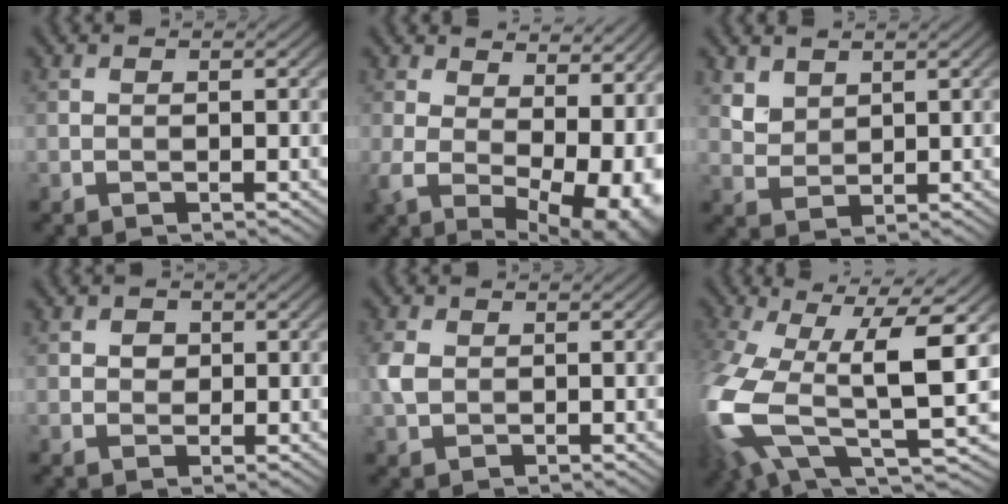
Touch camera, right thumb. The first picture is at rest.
{"total": 15.5, "force": [1.9, 8.8, 12.7], "torque": [-0.187, -0.023, 0.079]}
{"total": 3.0, "force": [2.2, 1.8, 1.1], "torque": [-0.034, -0.009, 0.052]}
{"total": 1.6, "force": [0.4, 1.4, 0.6], "torque": [-0.013, -0.002, 0.004]}
{"total": 2.6, "force": [0.3, 1.9, 1.7], "torque": [-0.051, 0.002, 0.004]}
{"total": 16.4, "force": [-2.5, 7.4, 14.4], "torque": [-0.344, -0.024, -0.038]}